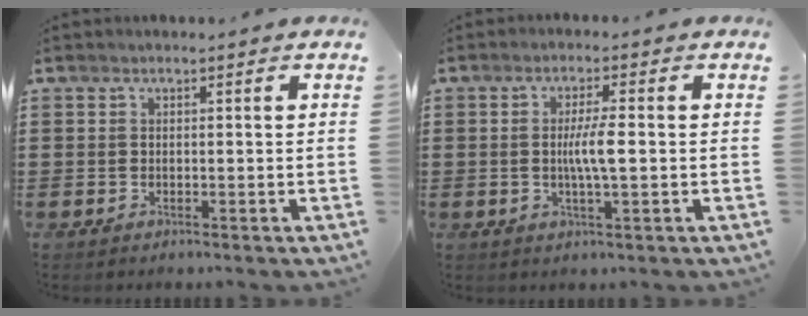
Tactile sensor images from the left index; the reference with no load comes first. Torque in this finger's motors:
{"motor_torque": [1.06, 0.07, 0.56, 0.12]}